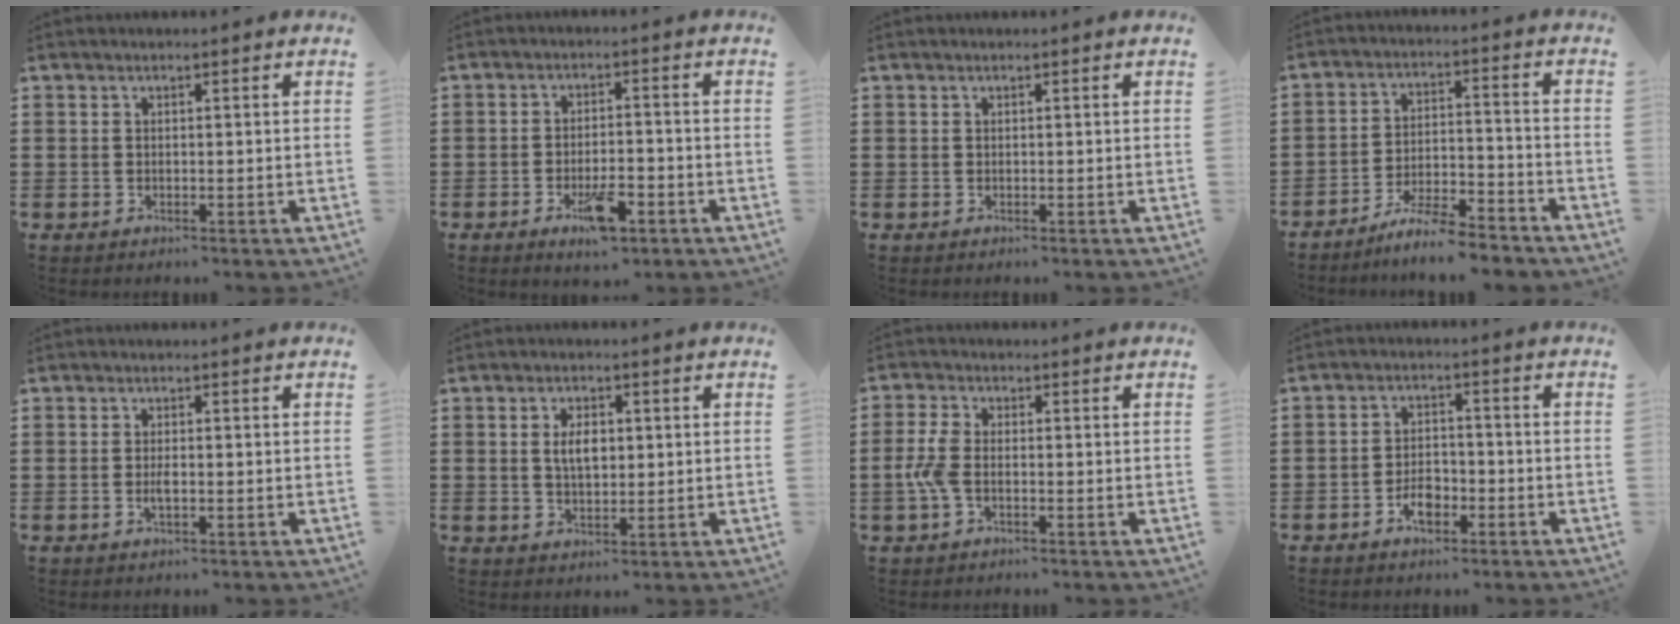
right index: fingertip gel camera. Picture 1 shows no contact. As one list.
[{"total": 6.1, "force": [-2.9, 2.1, 4.9], "torque": [-0.089, -0.002, -0.047]}, {"total": 0.0}, {"total": 6.8, "force": [-6.3, 0.1, 2.5], "torque": [-0.053, -0.003, -0.122]}, {"total": 1.6, "force": [-0.3, 0.4, 1.6], "torque": [-0.036, -0.005, -0.008]}, {"total": 4.0, "force": [0.5, 2.0, 3.4], "torque": [-0.061, 0.005, 0.006]}, {"total": 4.0, "force": [-1.0, 1.9, 3.4], "torque": [-0.096, -0.008, -0.028]}, {"total": 4.0, "force": [-2.1, 2.1, 2.7], "torque": [-0.053, 0.002, -0.040]}]